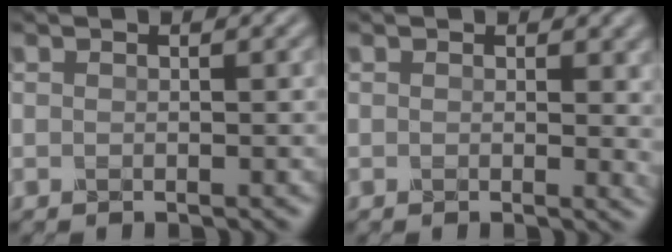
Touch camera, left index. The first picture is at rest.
{"total": 3.1, "force": [0.2, 2.0, 2.4], "torque": [-0.020, 0.002, -0.001]}